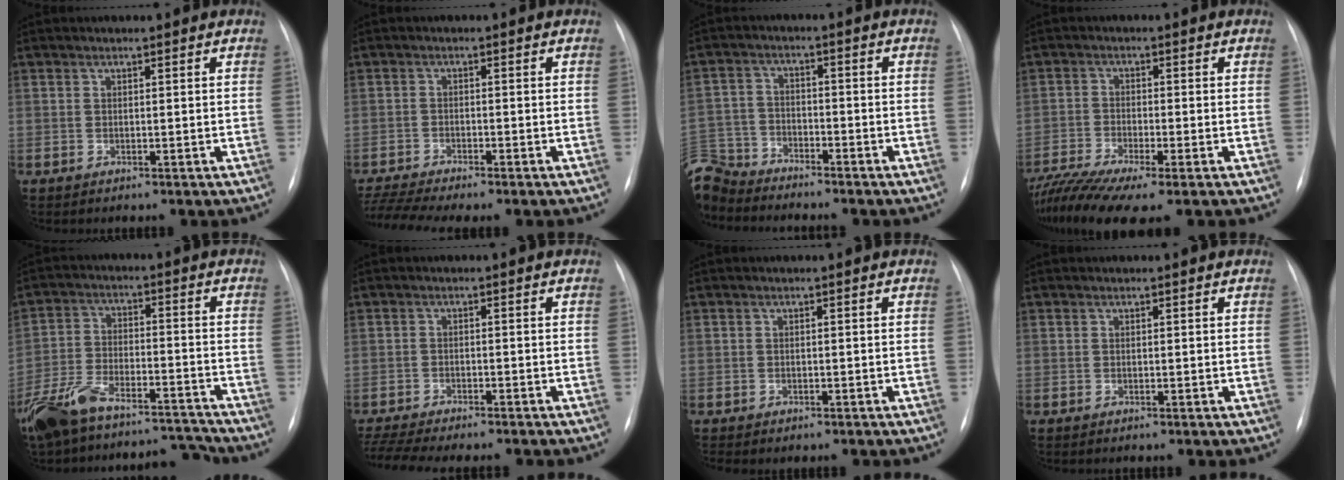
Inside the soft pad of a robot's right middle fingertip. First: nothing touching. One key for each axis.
{"total": 7.0, "fx": -6.2, "fy": -0.4, "fz": 3.1, "tx": -0.062, "ty": -0.012, "tz": -0.104}
{"total": 9.9, "fx": -9.3, "fy": 3.2, "fz": 1.2, "tx": -0.041, "ty": 0.005, "tz": -0.181}
{"total": 9.9, "fx": -7.5, "fy": 0.6, "fz": 6.4, "tx": -0.129, "ty": -0.017, "tz": -0.130}
{"total": 14.4, "fx": -13.1, "fy": 3.3, "fz": 5.1, "tx": -0.097, "ty": 0.026, "tz": -0.228}
{"total": 11.4, "fx": -10.2, "fy": 1.3, "fz": 5.0, "tx": -0.081, "ty": -0.004, "tz": -0.146}
{"total": 1.2, "fx": -0.9, "fy": 0.5, "fz": 0.5, "tx": -0.011, "ty": -0.003, "tz": -0.008}
{"total": 0.0}